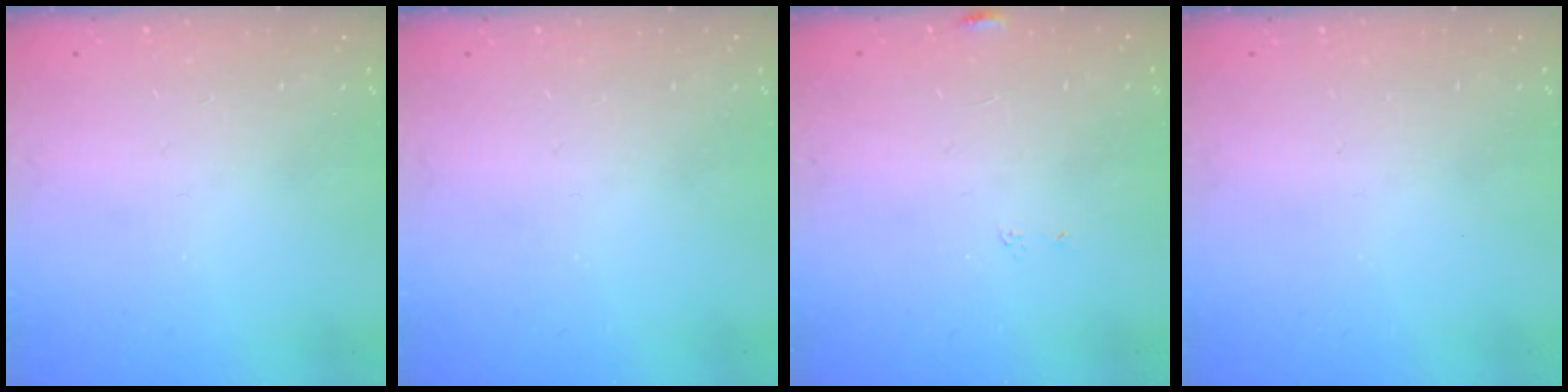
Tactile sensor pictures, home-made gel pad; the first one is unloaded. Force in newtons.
{"total": 0.0}
{"total": 5.4, "press": 5.4, "slide": 0.2}
{"total": 0.0}